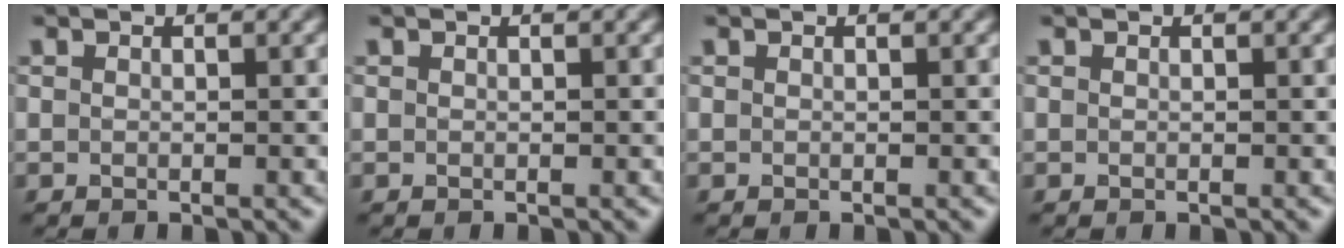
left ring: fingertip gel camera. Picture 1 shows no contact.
{"total": 0.0}
{"total": 0.0}
{"total": 0.0}